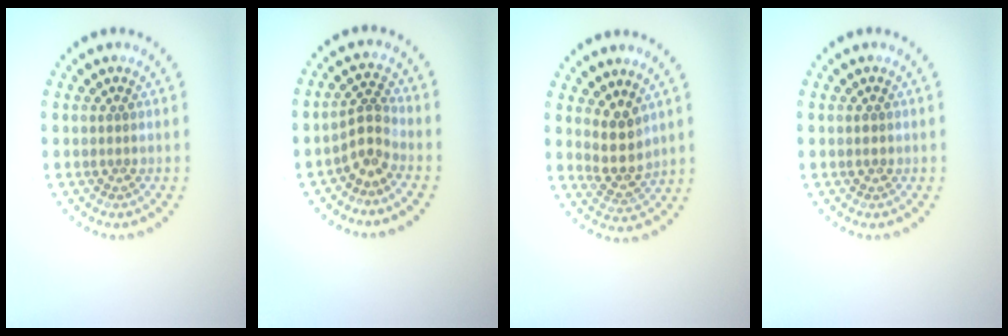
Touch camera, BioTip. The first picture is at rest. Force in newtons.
{"total": 2.5, "press": 1.8, "slide": 1.8}
{"total": 3.0, "press": 2.5, "slide": 1.6}
{"total": 0.9, "press": 0.9, "slide": 0.1}